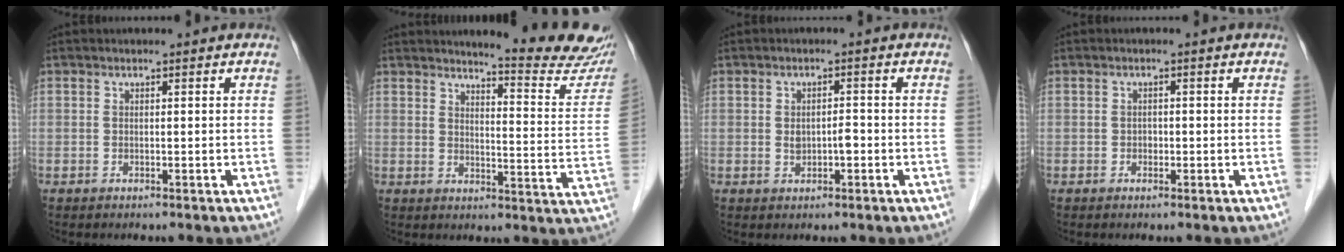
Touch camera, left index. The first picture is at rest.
{"total": 14.4, "force": [13.6, -0.1, 4.5], "torque": [-0.052, -0.087, 0.148]}
{"total": 2.4, "force": [-0.5, 1.2, 2.0], "torque": [-0.036, 0.005, -0.003]}
{"total": 0.9, "force": [-0.3, 0.7, 0.4], "torque": [-0.004, 0.002, -0.008]}